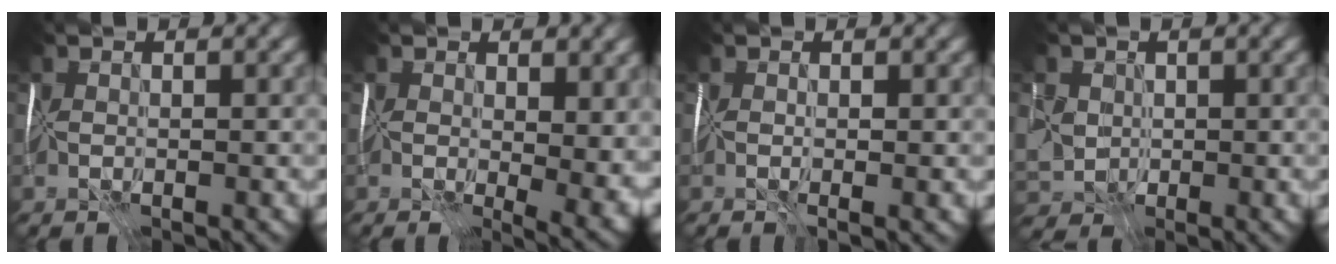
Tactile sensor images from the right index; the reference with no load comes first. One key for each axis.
{"total": 8.9, "fx": 0.5, "fy": 5.1, "fz": 7.3, "tx": -0.086, "ty": -0.021, "tz": 0.031}
{"total": 1.3, "fx": 0.0, "fy": 0.3, "fz": 1.3, "tx": -0.017, "ty": -0.002, "tz": 0.000}
{"total": 3.6, "fx": 0.8, "fy": 3.3, "fz": 1.0, "tx": -0.025, "ty": 0.008, "tz": 0.007}